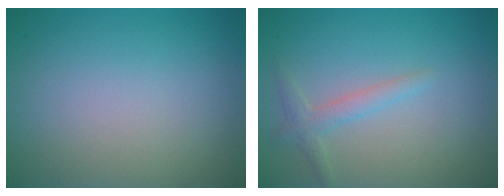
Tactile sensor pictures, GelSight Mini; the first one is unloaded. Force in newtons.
{"total": 1.7, "press": 1.7, "slide": 0.1}